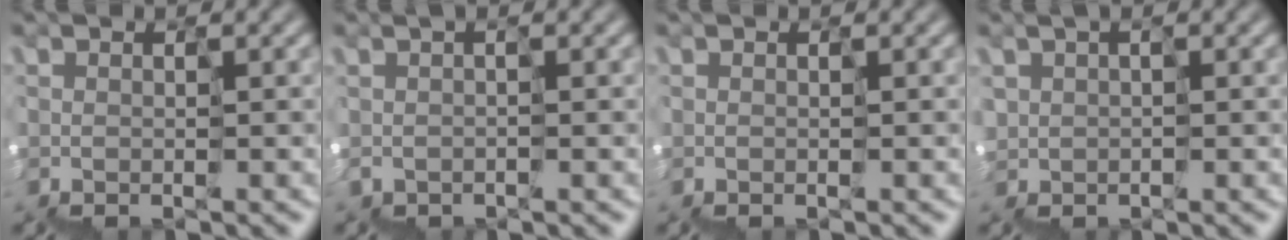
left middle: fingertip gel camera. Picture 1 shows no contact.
{"total": 1.2, "force": [-0.3, -0.9, -0.7], "torque": [0.013, 0.002, -0.002]}
{"total": 0.0}
{"total": 1.8, "force": [1.2, 1.3, -0.4], "torque": [0.010, 0.008, 0.026]}